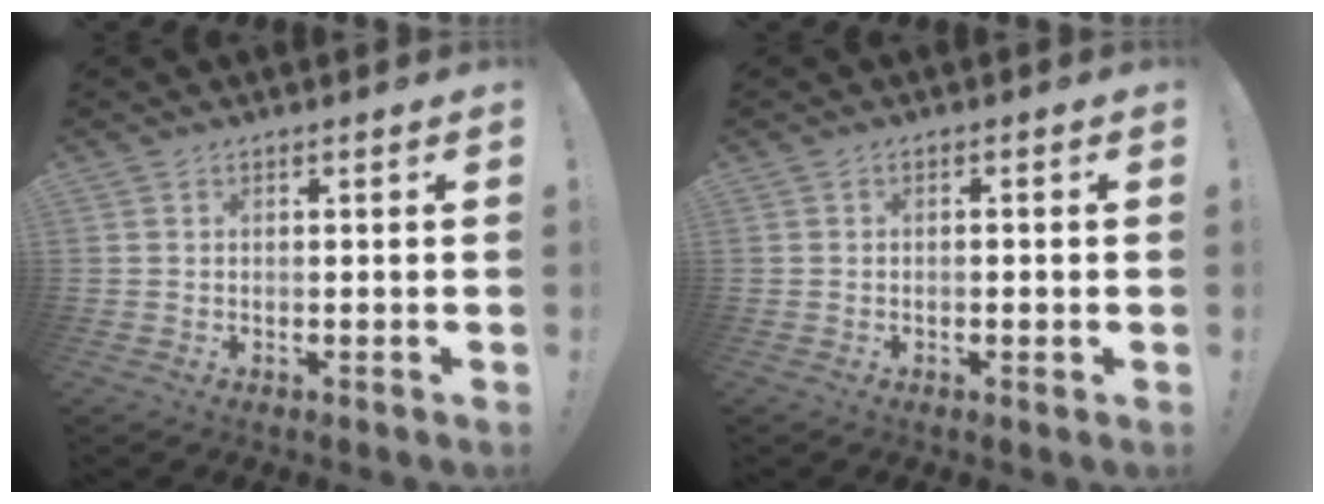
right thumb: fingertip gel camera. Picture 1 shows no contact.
{"total": 1.3, "force": [-0.4, 0.4, 1.1], "torque": [-0.010, 0.001, -0.008]}